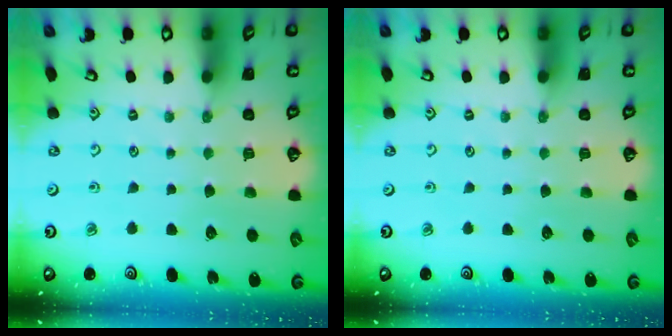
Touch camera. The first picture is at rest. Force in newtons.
{"total": 0.0}